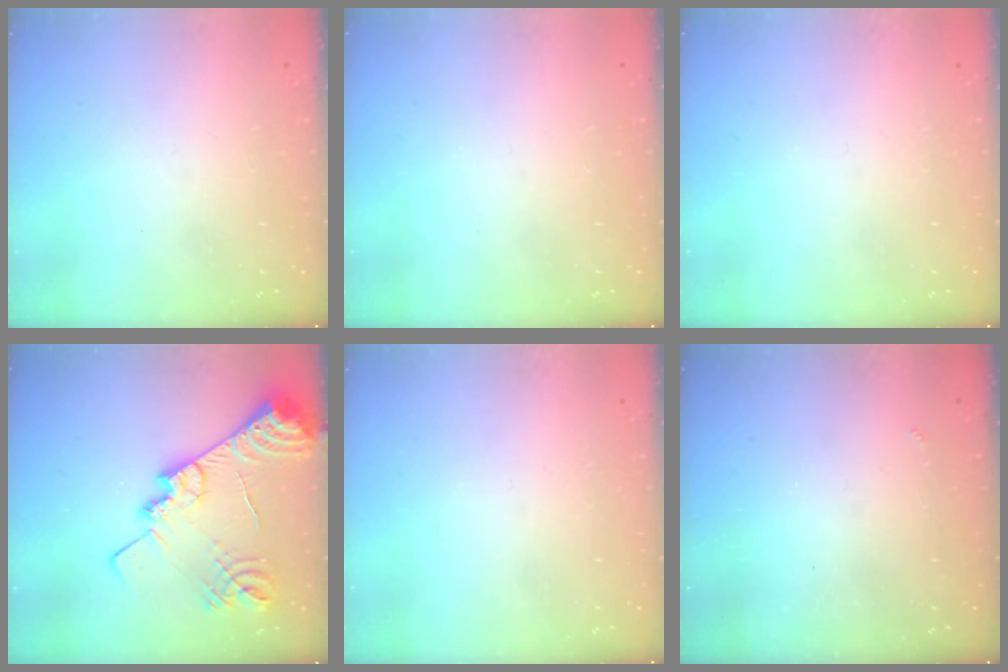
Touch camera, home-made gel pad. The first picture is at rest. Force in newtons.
{"total": 0.0}
{"total": 0.0}
{"total": 20.6, "press": 20.5, "slide": 1.9}
{"total": 0.0}
{"total": 2.5, "press": 2.5, "slide": 0.5}